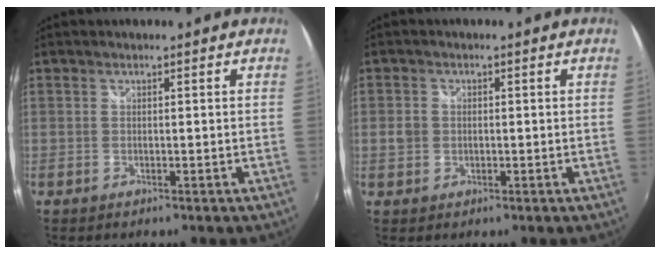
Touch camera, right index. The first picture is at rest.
{"total": 2.7, "force": [-0.4, 2.5, 1.1], "torque": [-0.020, 0.003, -0.010]}